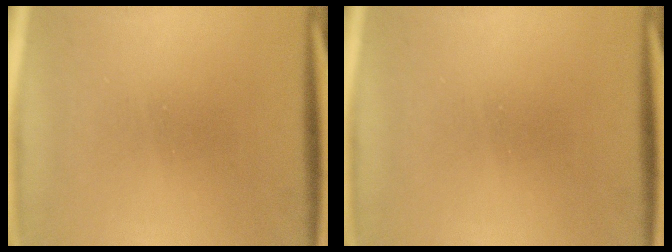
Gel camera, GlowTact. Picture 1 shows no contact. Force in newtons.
{"total": 0.0}